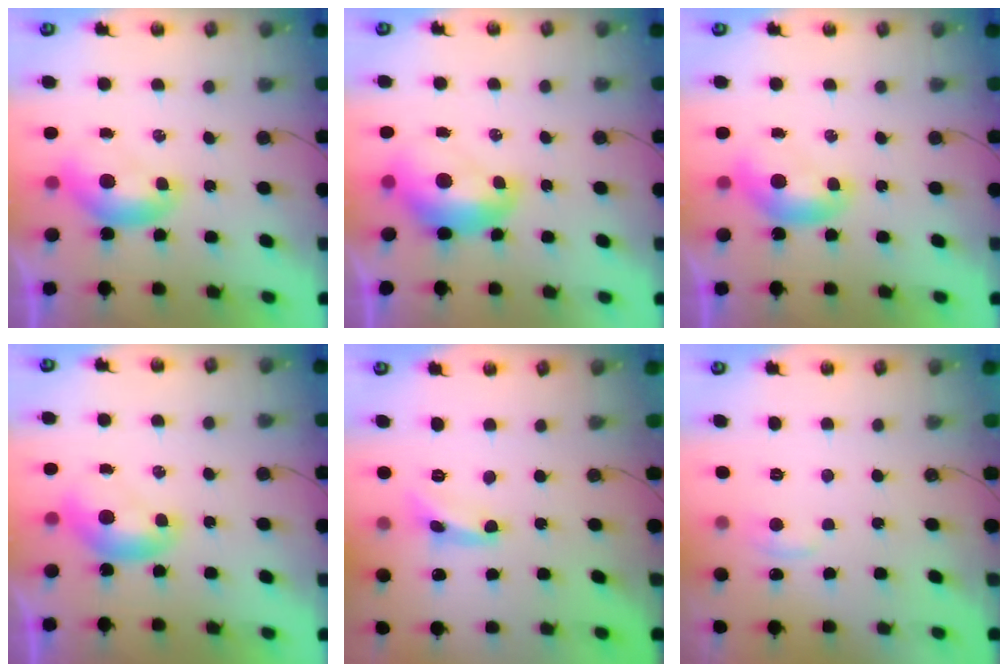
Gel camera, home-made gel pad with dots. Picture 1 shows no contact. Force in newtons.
{"total": 2.8, "press": 2.7, "slide": 0.7}
{"total": 0.0}
{"total": 0.0}
{"total": 2.1, "press": 2.1, "slide": 0.3}
{"total": 1.0, "press": 0.0, "slide": 1.0}